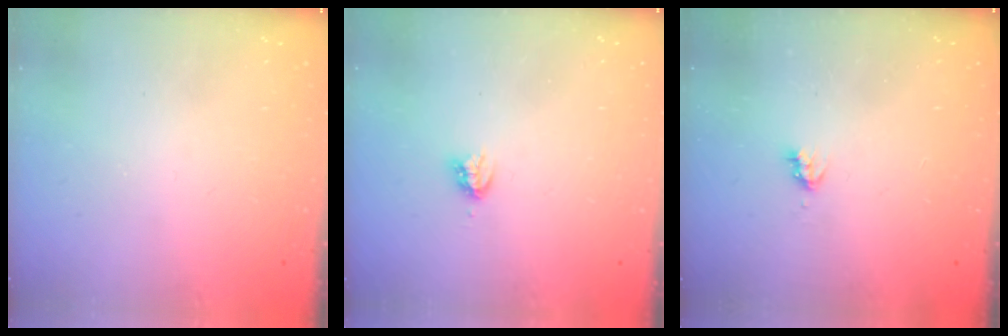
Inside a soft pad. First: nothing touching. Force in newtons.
{"total": 4.0, "press": 4.0, "slide": 0.4}
{"total": 2.6, "press": 2.6, "slide": 0.4}